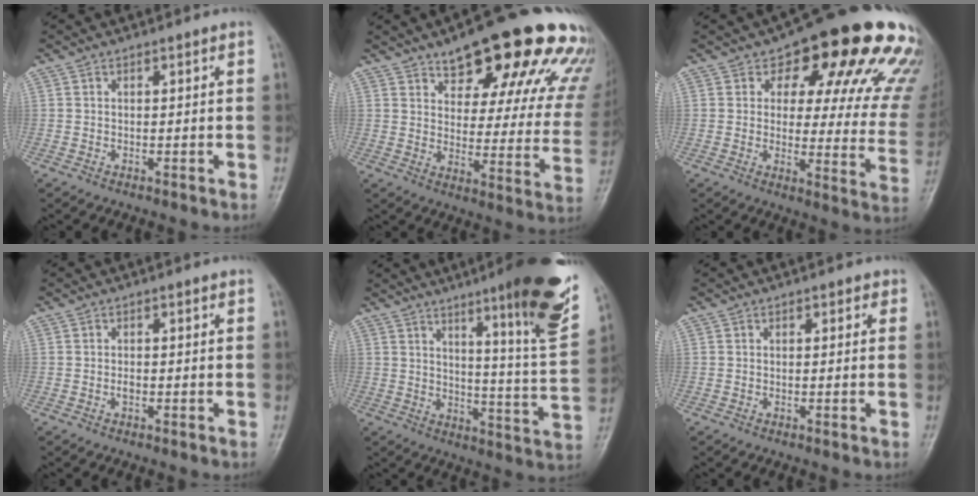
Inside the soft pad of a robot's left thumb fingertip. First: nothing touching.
{"total": 26.2, "force": [17.4, 9.4, 17.2], "torque": [-0.190, -0.055, 0.224]}
{"total": 23.1, "force": [13.8, 10.3, 15.4], "torque": [-0.146, -0.052, 0.158]}
{"total": 0.9, "force": [-0.2, 0.6, 0.7], "torque": [-0.009, 0.001, -0.005]}
{"total": 19.8, "force": [11.4, 2.1, 16.1], "torque": [-0.185, -0.064, 0.159]}
{"total": 1.2, "force": [0.5, 0.9, 0.6], "torque": [0.009, 0.001, 0.001]}